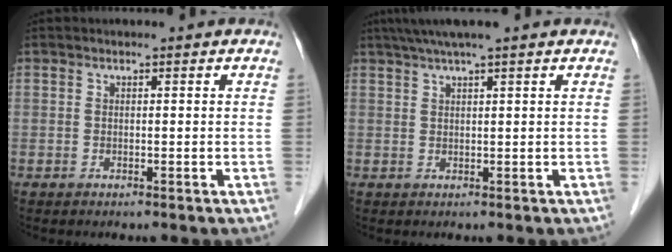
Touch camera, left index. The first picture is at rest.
{"total": 5.8, "force": [4.5, -0.6, 3.6], "torque": [-0.060, 0.033, 0.078]}